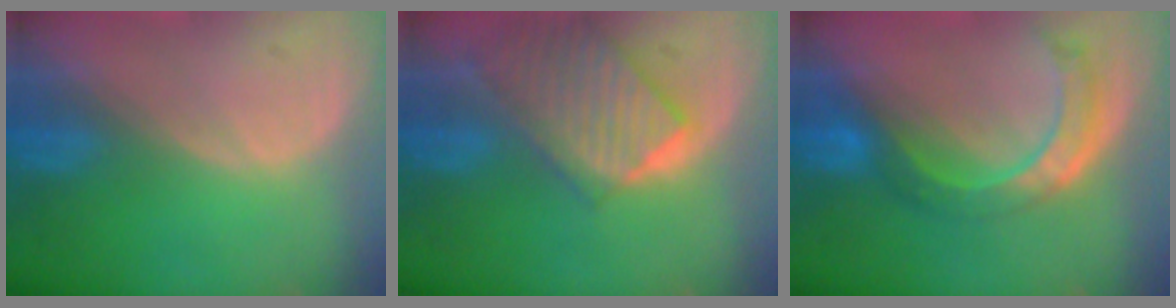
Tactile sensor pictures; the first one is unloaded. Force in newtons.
{"total": 10.0, "press": 8.8, "slide": 4.7}
{"total": 7.2, "press": 6.9, "slide": 2.2}